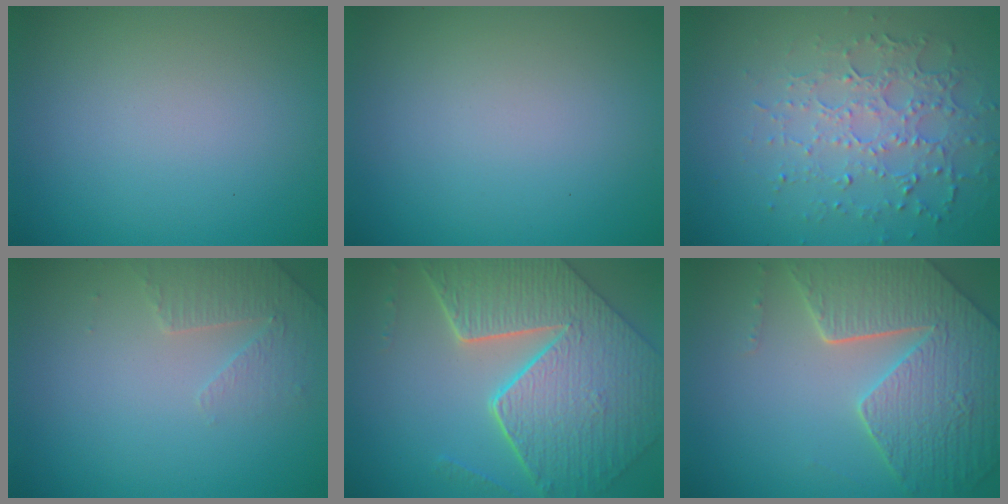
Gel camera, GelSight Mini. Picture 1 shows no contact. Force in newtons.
{"total": 0.0}
{"total": 5.0, "press": 3.5, "slide": 3.6}
{"total": 2.3, "press": 2.2, "slide": 0.6}
{"total": 9.6, "press": 7.1, "slide": 6.5}
{"total": 8.0, "press": 5.8, "slide": 5.5}